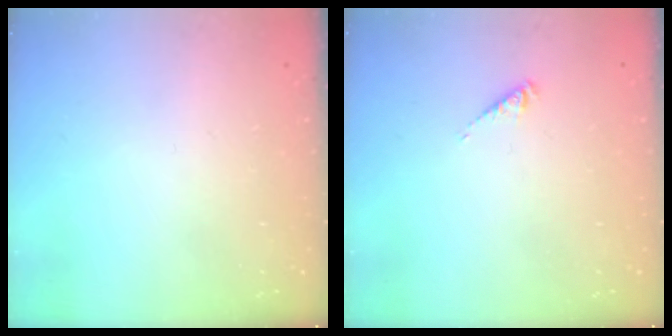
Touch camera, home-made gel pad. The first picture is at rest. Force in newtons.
{"total": 1.1, "press": 1.0, "slide": 0.2}